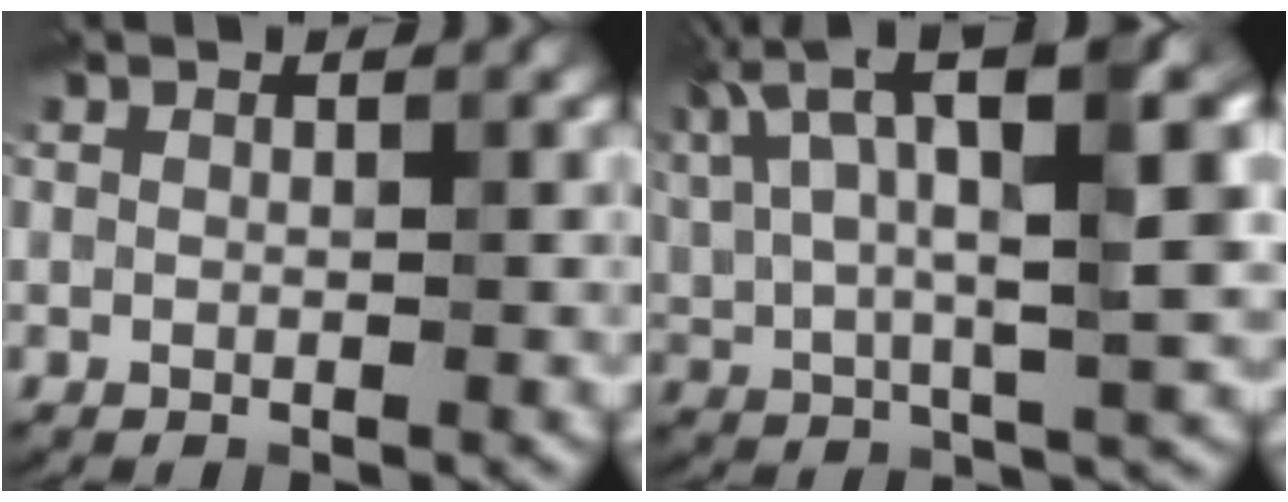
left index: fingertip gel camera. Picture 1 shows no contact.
{"total": 13.1, "force": [6.2, 3.7, 10.9], "torque": [-0.205, 0.027, 0.104]}